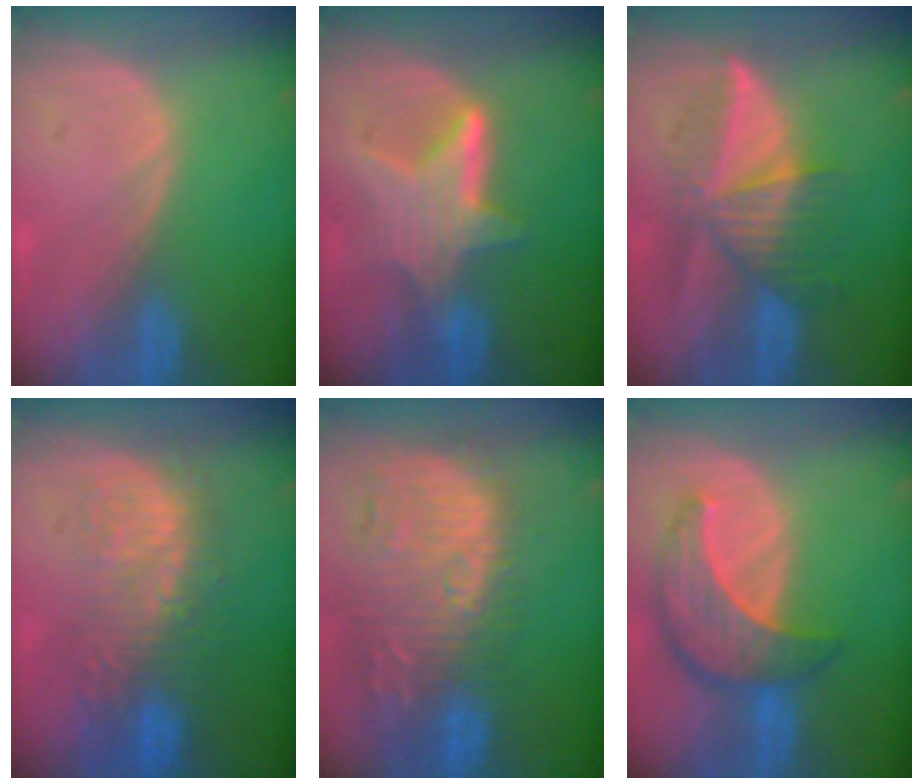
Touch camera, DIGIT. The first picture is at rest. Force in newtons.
{"total": 6.4, "press": 6.4, "slide": 0.6}
{"total": 7.3, "press": 7.2, "slide": 1.2}
{"total": 10.2, "press": 9.1, "slide": 4.7}
{"total": 13.7, "press": 12.2, "slide": 6.3}
{"total": 8.6, "press": 7.8, "slide": 3.8}